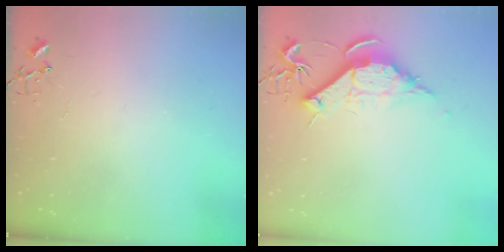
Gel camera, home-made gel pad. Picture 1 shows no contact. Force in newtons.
{"total": 10.8, "press": 10.8, "slide": 0.1}